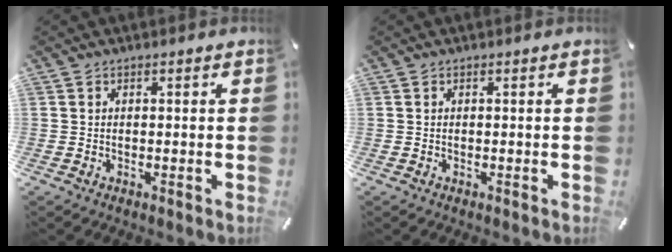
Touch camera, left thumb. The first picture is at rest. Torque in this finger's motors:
{"motor_torque": [0.00, 0.00, 0.00, 0.00, 0.00]}